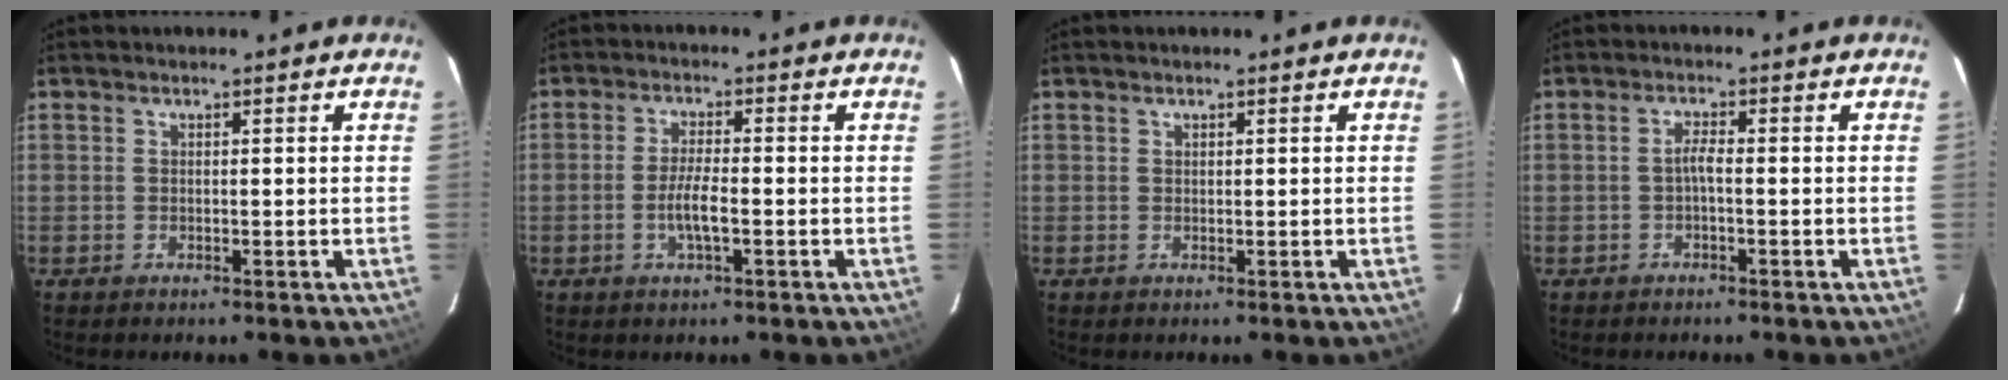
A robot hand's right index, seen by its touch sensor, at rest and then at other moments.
{"total": 4.5, "force": [-1.4, 0.5, 4.3], "torque": [-0.084, -0.002, -0.027]}
{"total": 0.0}
{"total": 1.6, "force": [-0.6, 0.2, 1.5], "torque": [-0.029, 0.006, -0.013]}